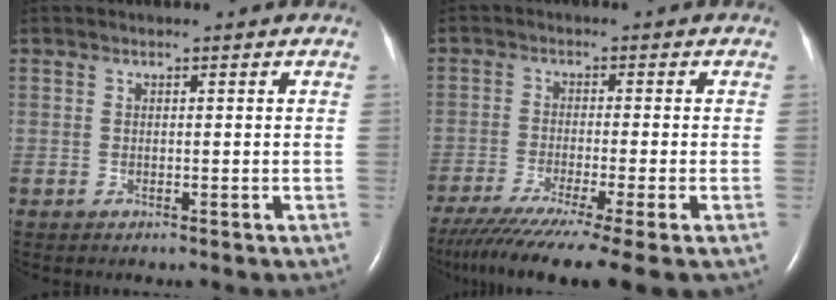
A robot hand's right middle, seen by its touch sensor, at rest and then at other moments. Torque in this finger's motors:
{"motor_torque": [1.08, -1.06, 0.25, 0.10]}